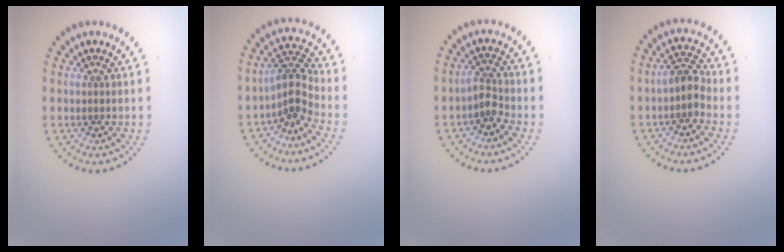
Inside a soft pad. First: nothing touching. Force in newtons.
{"total": 2.8, "press": 1.9, "slide": 2.0}
{"total": 1.8, "press": 1.3, "slide": 1.2}
{"total": 2.4, "press": 2.1, "slide": 1.0}